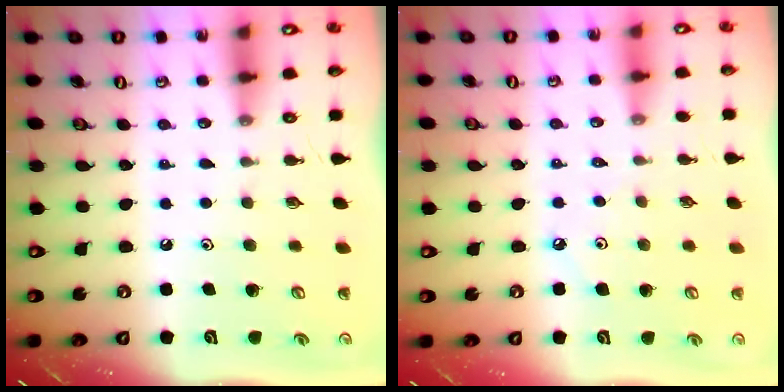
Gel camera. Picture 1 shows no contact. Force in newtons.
{"total": 1.9, "press": 1.9, "slide": 0.4}